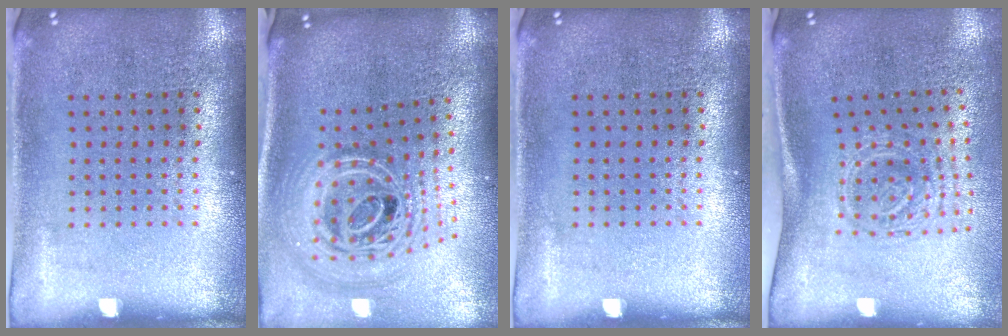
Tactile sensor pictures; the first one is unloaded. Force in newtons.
{"total": 2.9, "press": 2.0, "slide": 2.1}
{"total": 0.0}
{"total": 1.8, "press": 1.3, "slide": 1.3}